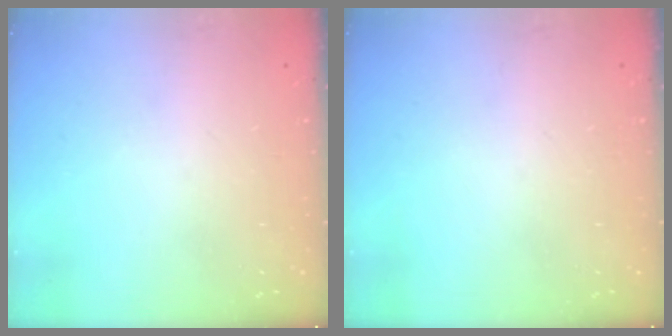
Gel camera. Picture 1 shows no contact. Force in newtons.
{"total": 0.0}